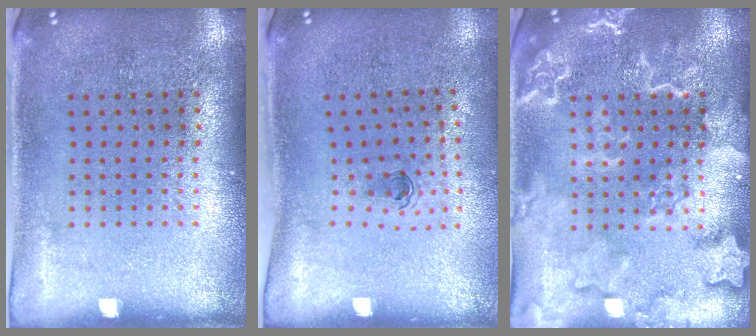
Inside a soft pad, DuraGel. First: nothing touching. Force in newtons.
{"total": 0.6, "press": 0.3, "slide": 0.5}
{"total": 2.8, "press": 2.8, "slide": 0.4}